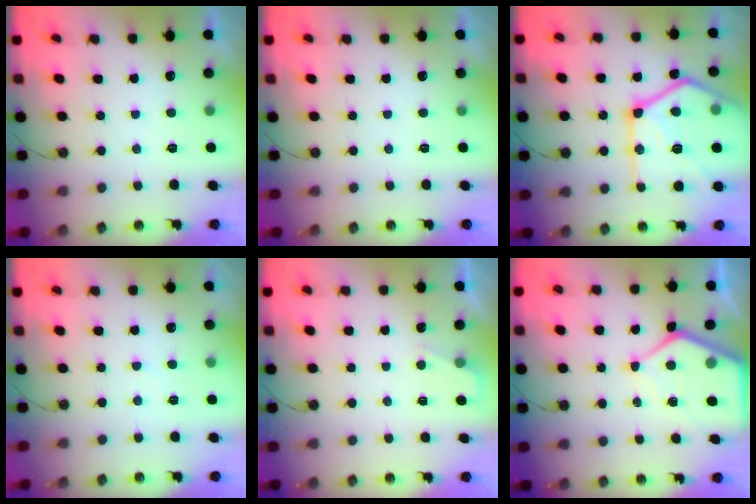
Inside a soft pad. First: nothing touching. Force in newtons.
{"total": 0.0}
{"total": 28.2, "press": 28.1, "slide": 3.0}
{"total": 2.4, "press": 2.4, "slide": 0.4}
{"total": 2.4, "press": 2.4, "slide": 0.4}
{"total": 10.2, "press": 10.2, "slide": 0.9}